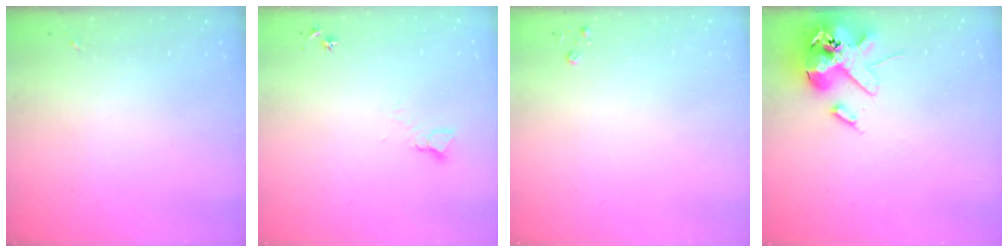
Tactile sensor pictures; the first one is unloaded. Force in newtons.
{"total": 4.9, "press": 4.9, "slide": 0.5}
{"total": 2.6, "press": 2.6, "slide": 0.3}
{"total": 16.3, "press": 16.1, "slide": 2.7}